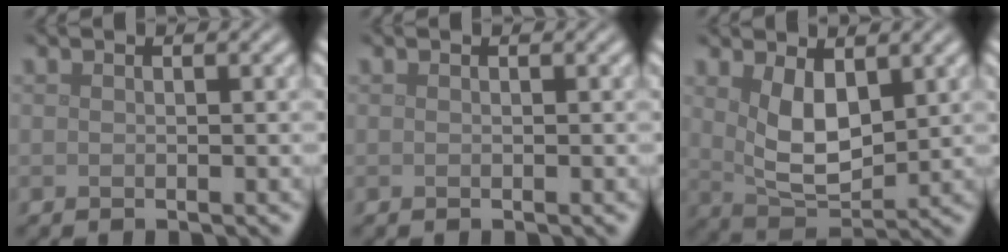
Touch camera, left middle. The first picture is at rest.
{"total": 0.0}
{"total": 4.9, "force": [1.7, 2.4, 4.0], "torque": [-0.086, -0.009, 0.038]}